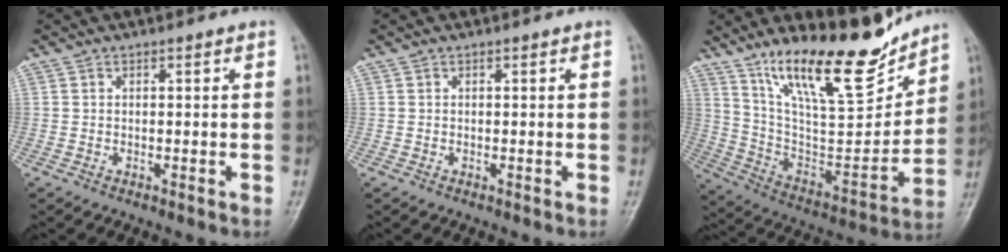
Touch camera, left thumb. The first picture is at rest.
{"total": 0.0}
{"total": 21.9, "force": [16.1, 6.0, 13.6], "torque": [-0.181, -0.098, 0.284]}